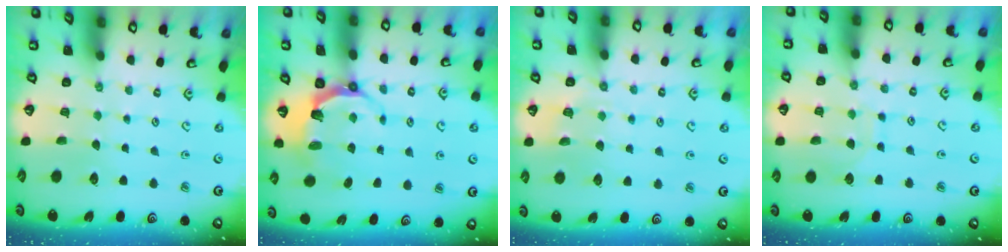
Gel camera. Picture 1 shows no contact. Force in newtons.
{"total": 5.0, "press": 3.4, "slide": 3.6}
{"total": 4.5, "press": 4.4, "slide": 1.1}
{"total": 7.6, "press": 7.5, "slide": 0.7}